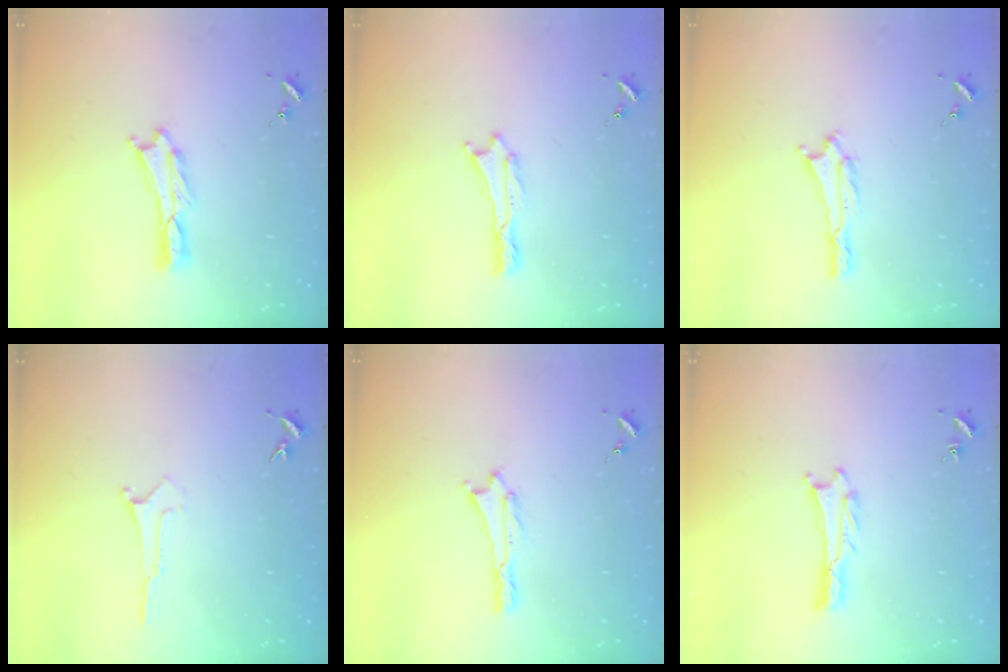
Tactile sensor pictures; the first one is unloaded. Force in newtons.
{"total": 0.0}
{"total": 0.0}
{"total": 0.0}
{"total": 0.0}
{"total": 0.8, "press": 0.7, "slide": 0.1}